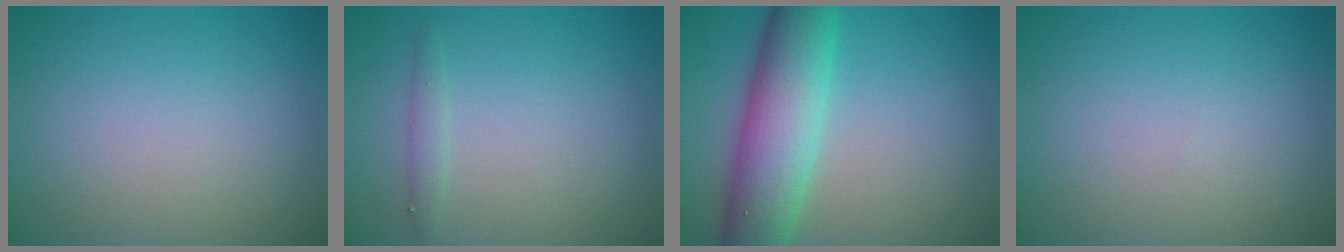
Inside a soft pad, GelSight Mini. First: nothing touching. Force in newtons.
{"total": 1.0, "press": 1.0, "slide": 0.1}
{"total": 8.6, "press": 8.6, "slide": 0.4}
{"total": 0.0}